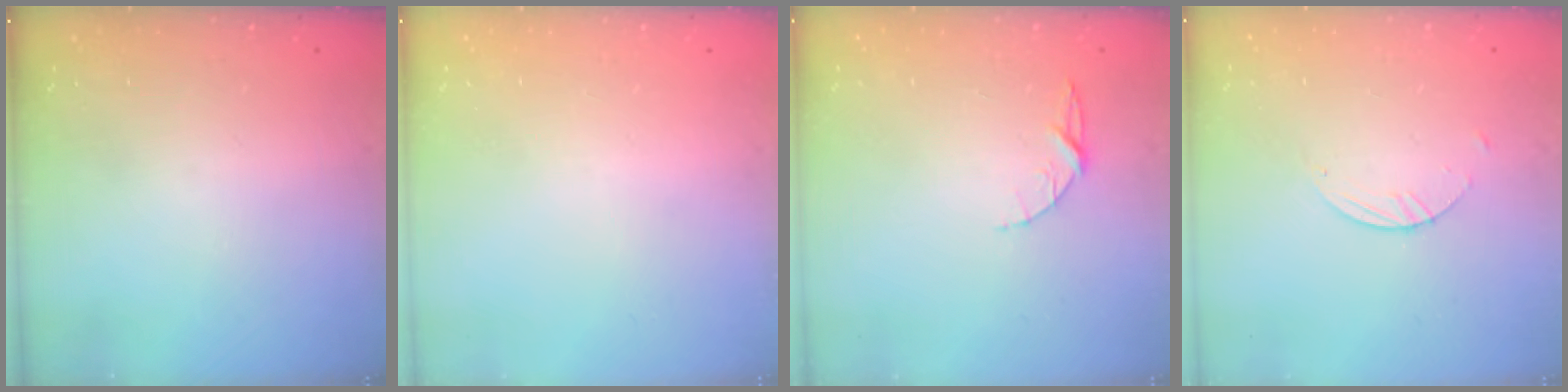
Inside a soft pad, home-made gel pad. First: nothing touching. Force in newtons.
{"total": 0.0}
{"total": 5.1, "press": 5.1, "slide": 0.4}
{"total": 1.8, "press": 1.8, "slide": 0.1}